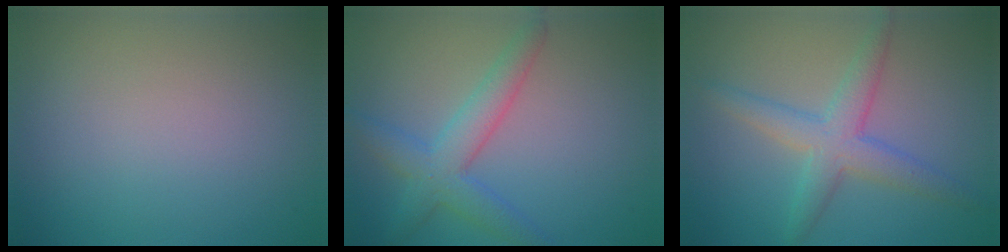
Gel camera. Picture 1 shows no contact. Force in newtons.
{"total": 2.9, "press": 2.9, "slide": 0.2}
{"total": 4.0, "press": 4.0, "slide": 0.1}